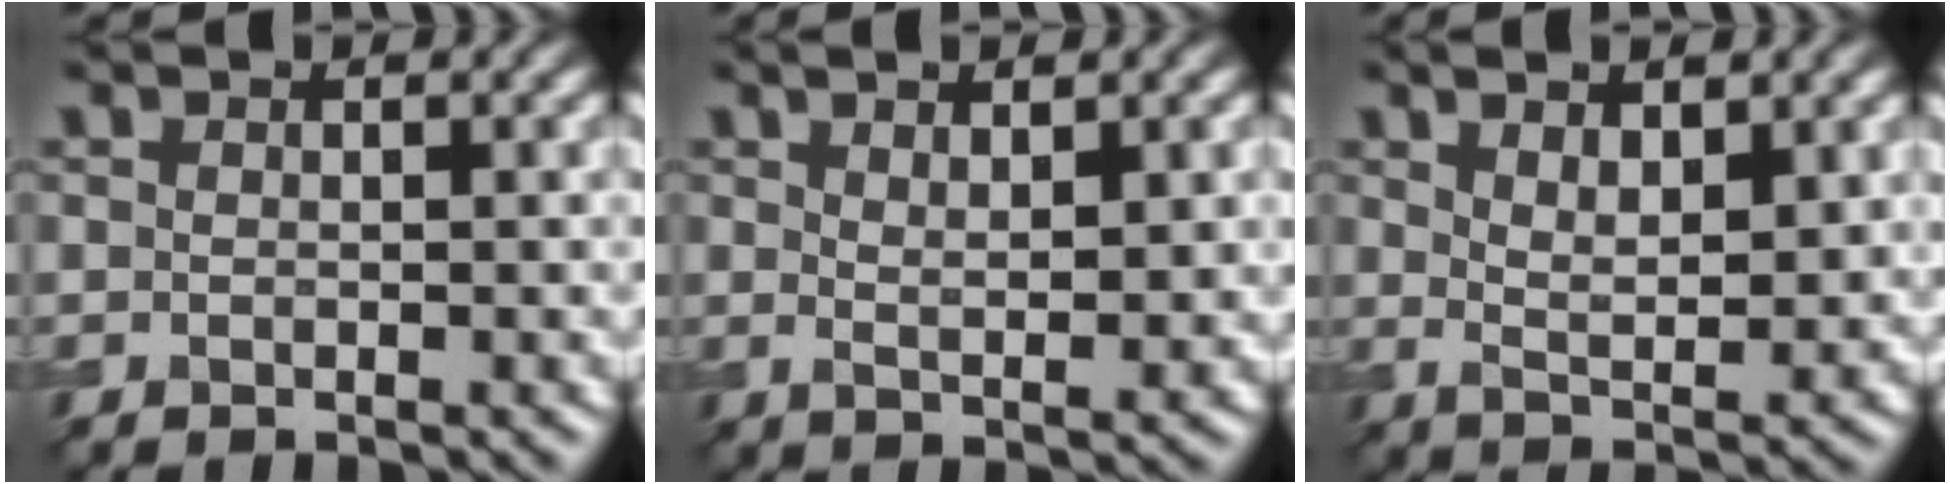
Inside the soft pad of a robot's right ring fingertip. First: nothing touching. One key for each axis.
{"total": 3.1, "fx": 1.5, "fy": 0.8, "fz": 2.6, "tx": -0.043, "ty": -0.006, "tz": 0.029}
{"total": 4.8, "fx": 2.4, "fy": 1.6, "fz": 3.9, "tx": -0.070, "ty": -0.010, "tz": 0.043}